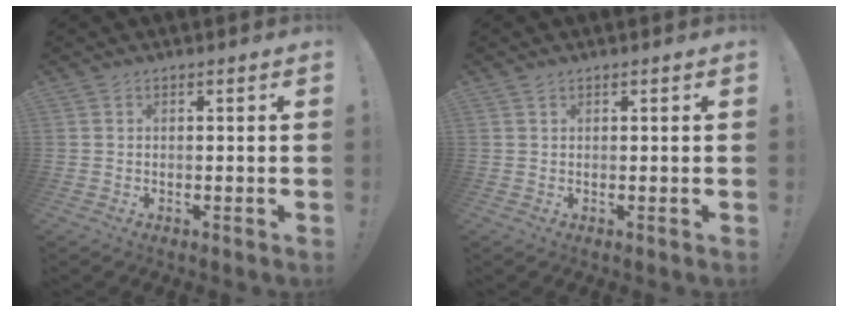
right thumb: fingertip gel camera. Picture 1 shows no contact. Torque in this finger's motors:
{"motor_torque": [0.11, 0.39, 0.11, -0.05, -0.02]}